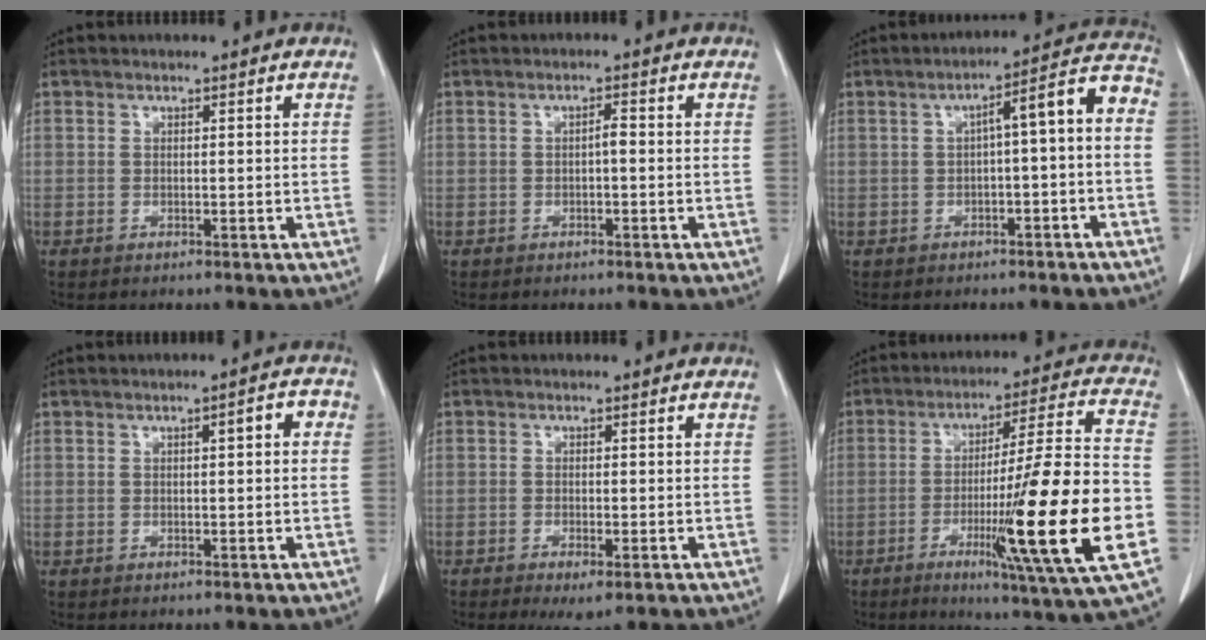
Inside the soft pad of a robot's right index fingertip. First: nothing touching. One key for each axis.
{"total": 1.2, "fx": -0.2, "fy": 0.3, "fz": 1.2, "tx": -0.020, "ty": 0.003, "tz": -0.004}
{"total": 9.3, "fx": -0.8, "fy": 1.1, "fz": 9.2, "tx": -0.123, "ty": 0.040, "tz": -0.014}
{"total": 3.0, "fx": 0.5, "fy": 0.7, "fz": 2.9, "tx": -0.038, "ty": 0.014, "tz": 0.003}
{"total": 2.2, "fx": -1.0, "fy": 0.6, "fz": 1.9, "tx": -0.030, "ty": -0.005, "tz": -0.011}
{"total": 21.4, "fx": -5.6, "fy": -0.8, "fz": 20.7, "tx": -0.311, "ty": -0.015, "tz": -0.090}